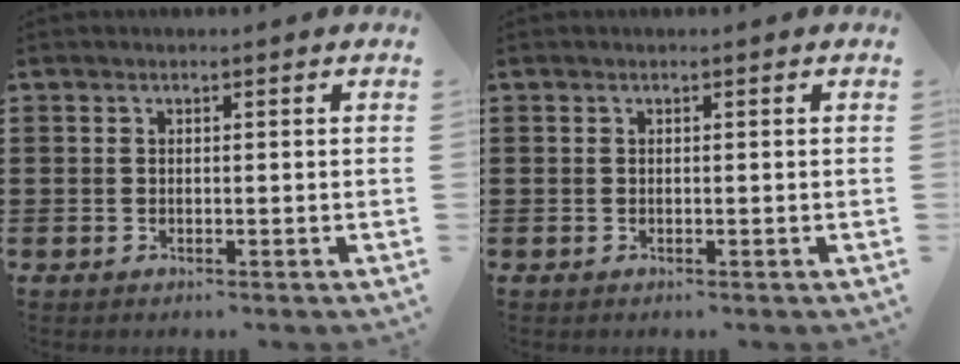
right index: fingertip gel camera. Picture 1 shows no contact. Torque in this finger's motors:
{"motor_torque": [0.05, 0.05, 0.00, 0.00]}